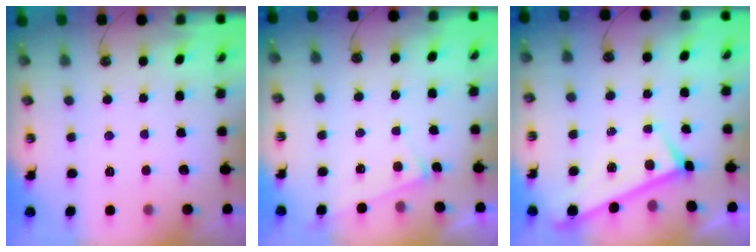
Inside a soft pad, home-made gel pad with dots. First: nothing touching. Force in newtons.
{"total": 3.8, "press": 3.8, "slide": 0.2}
{"total": 0.0}